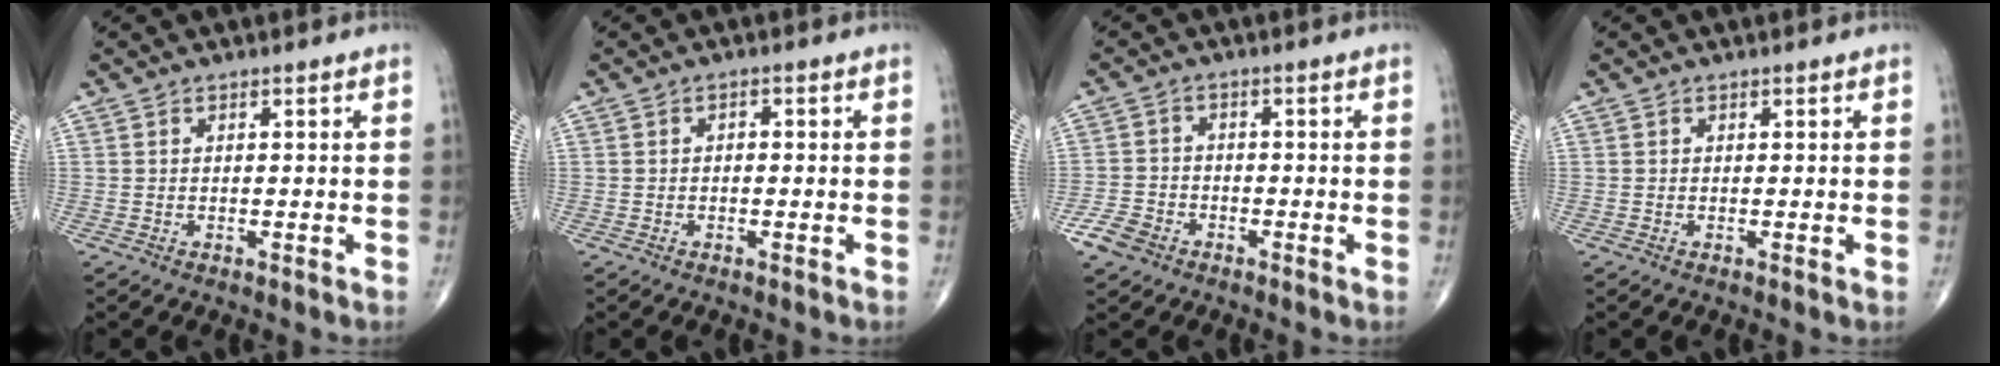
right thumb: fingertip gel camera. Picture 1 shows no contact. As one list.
[{"total": 1.0, "force": [-0.1, 0.7, 0.7], "torque": [-0.005, 0.005, -0.005]}, {"total": 5.2, "force": [-3.1, 3.6, 2.0], "torque": [-0.036, 0.010, -0.062]}, {"total": 0.0}]